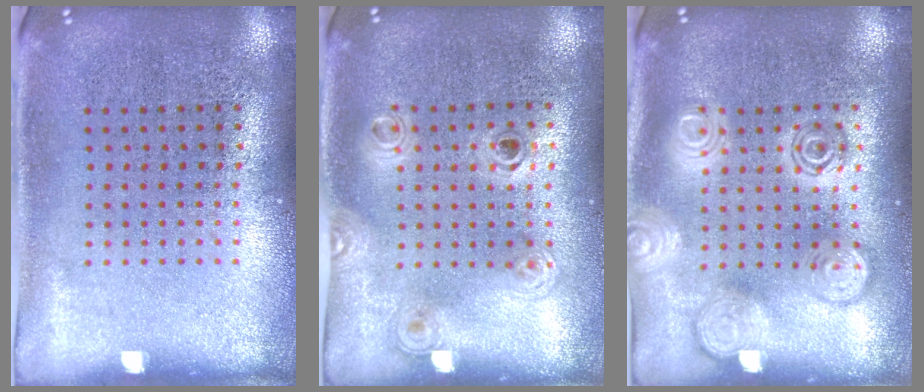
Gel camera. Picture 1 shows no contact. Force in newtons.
{"total": 1.2, "press": 1.0, "slide": 0.7}
{"total": 2.9, "press": 2.8, "slide": 0.4}